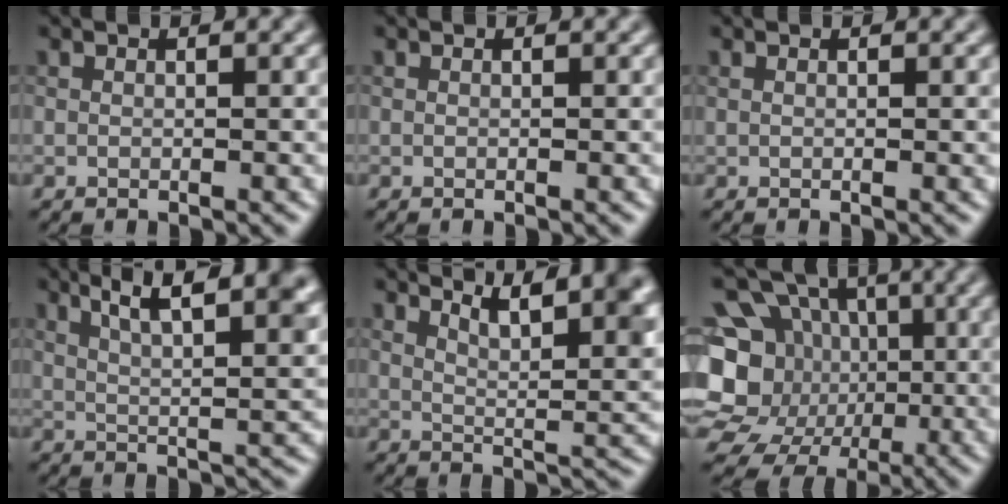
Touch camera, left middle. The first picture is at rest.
{"total": 0.0}
{"total": 0.8, "force": [0.4, 0.4, 0.6], "torque": [-0.003, 0.001, 0.005]}
{"total": 9.0, "force": [5.1, 2.8, 6.8], "torque": [-0.084, 0.021, 0.077]}
{"total": 7.6, "force": [5.0, 2.4, 5.2], "torque": [-0.053, 0.015, 0.073]}
{"total": 14.6, "force": [-1.2, 12.9, 6.7], "torque": [-0.146, 0.010, -0.034]}